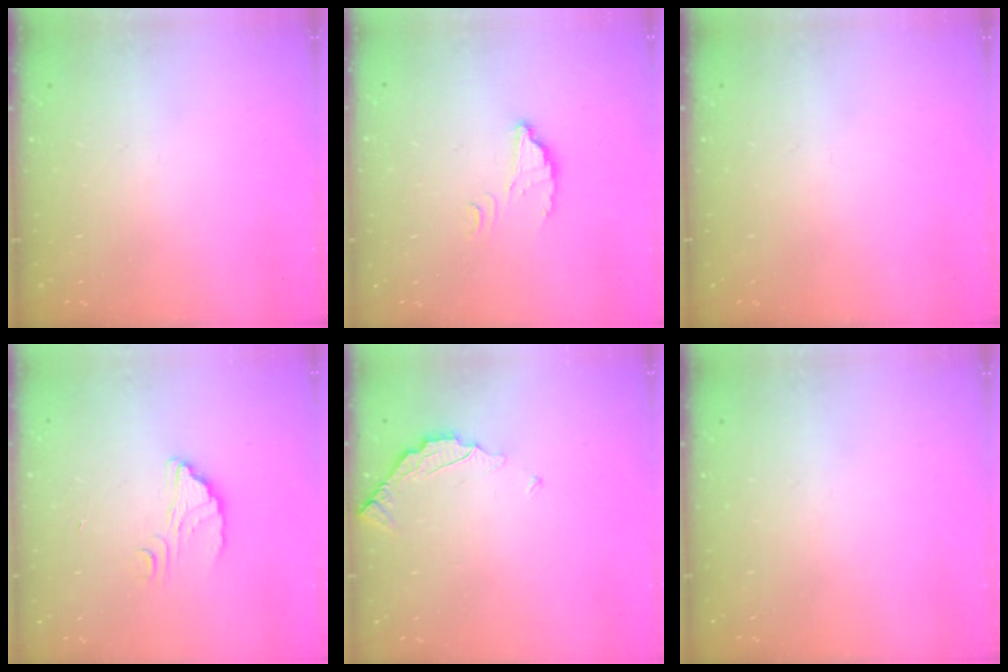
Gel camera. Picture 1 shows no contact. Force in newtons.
{"total": 2.6, "press": 2.6, "slide": 0.2}
{"total": 0.0}
{"total": 2.7, "press": 2.7, "slide": 0.1}
{"total": 4.2, "press": 4.2, "slide": 0.4}
{"total": 0.0}